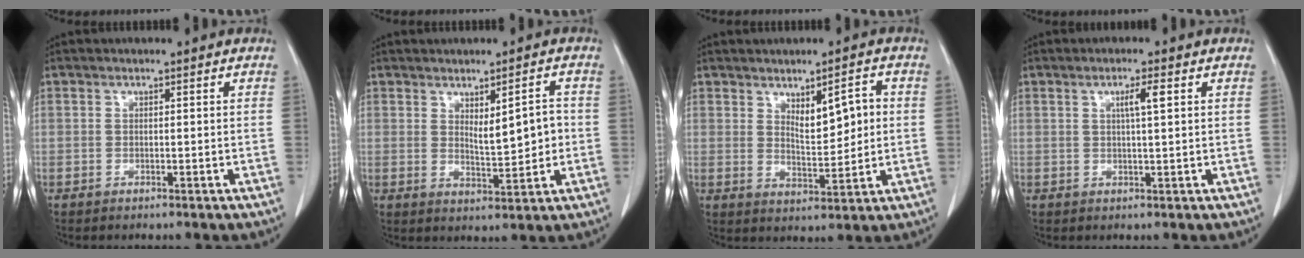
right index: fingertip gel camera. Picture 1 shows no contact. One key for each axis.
{"total": 5.6, "fx": 0.6, "fy": 1.6, "fz": 5.3, "tx": -0.082, "ty": -0.001, "tz": 0.019}
{"total": 6.4, "fx": 1.6, "fy": 2.1, "fz": 5.9, "tx": -0.094, "ty": -0.001, "tz": 0.036}
{"total": 2.7, "fx": 0.9, "fy": -0.1, "fz": 2.6, "tx": -0.046, "ty": 0.001, "tz": 0.015}